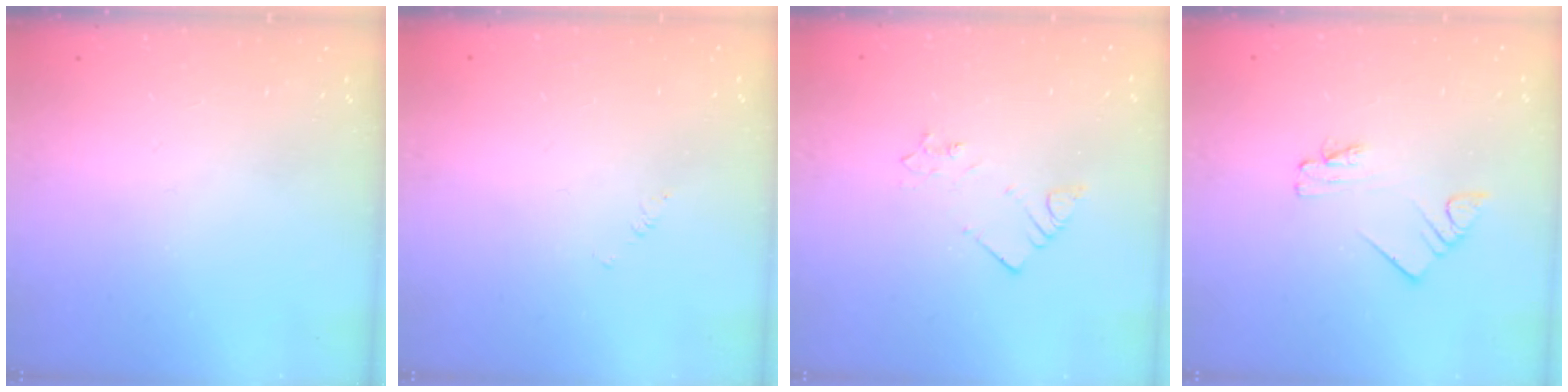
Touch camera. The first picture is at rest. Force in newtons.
{"total": 1.7, "press": 1.7, "slide": 0.3}
{"total": 2.7, "press": 2.7, "slide": 0.3}
{"total": 1.9, "press": 1.9, "slide": 0.1}